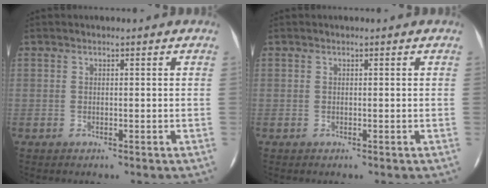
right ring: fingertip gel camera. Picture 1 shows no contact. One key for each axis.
{"total": 0.0}